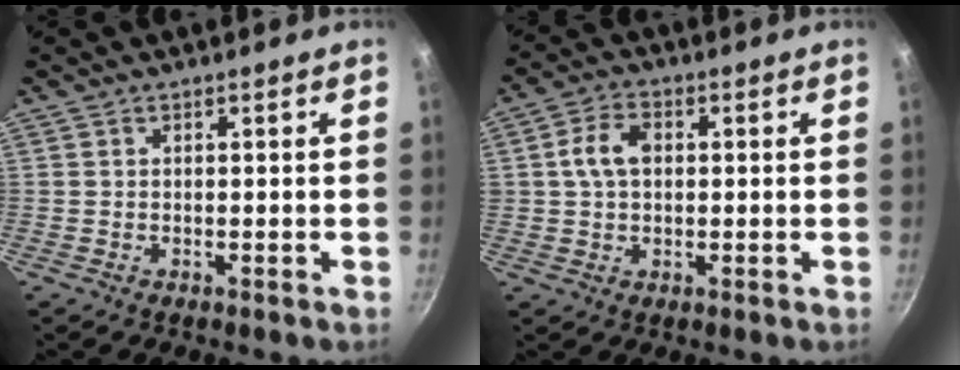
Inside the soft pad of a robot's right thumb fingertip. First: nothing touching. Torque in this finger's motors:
{"motor_torque": [-0.21, 0.36, 0.36, 0.64, 0.03]}